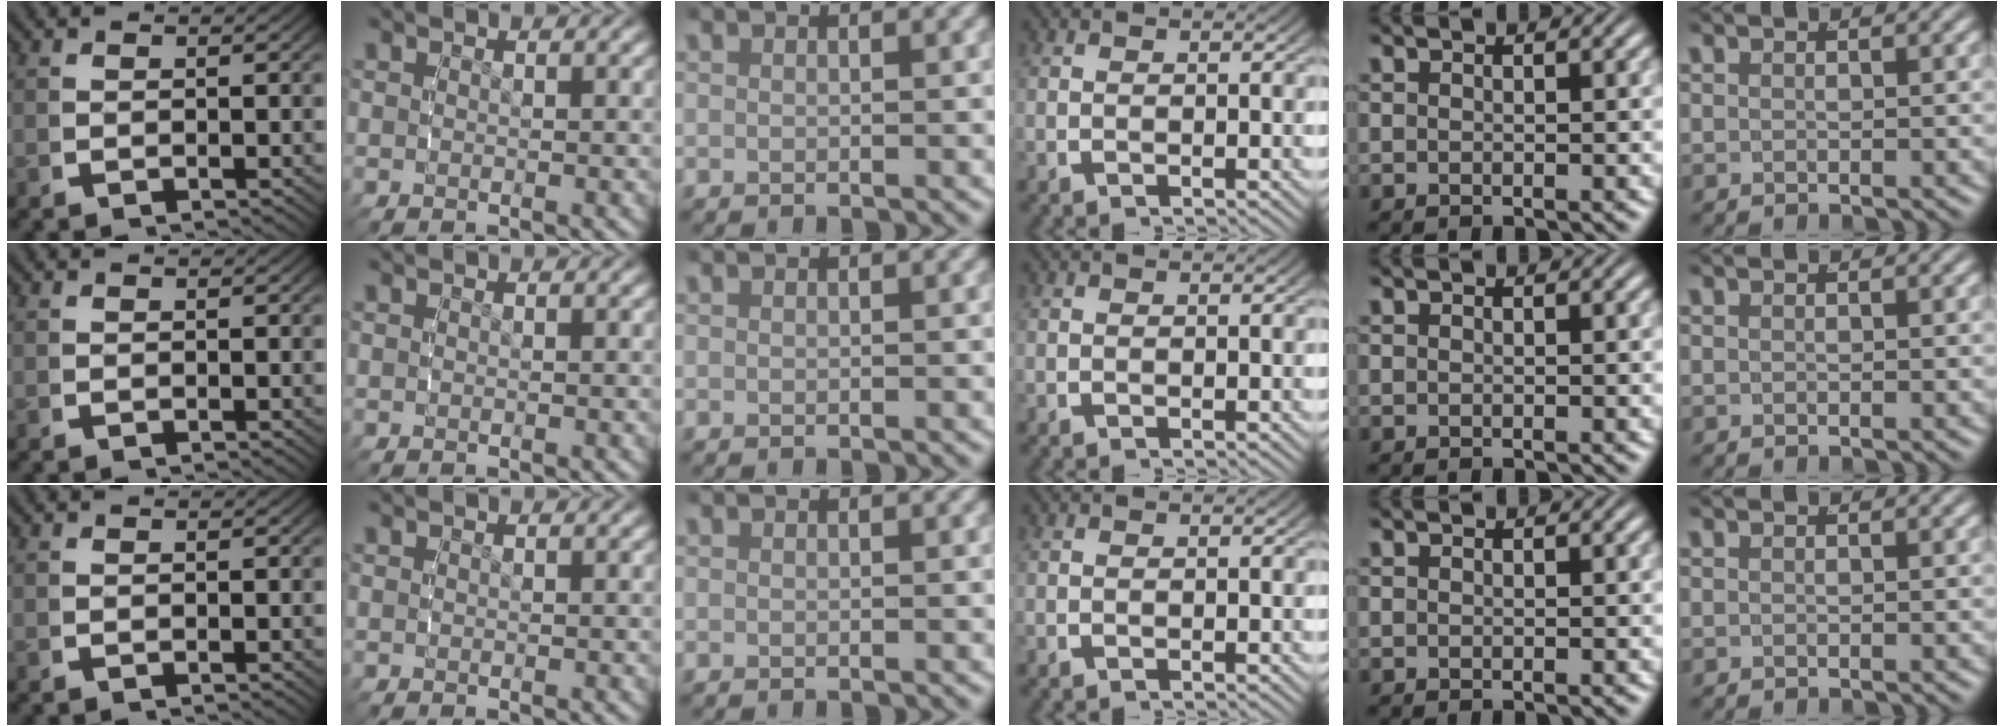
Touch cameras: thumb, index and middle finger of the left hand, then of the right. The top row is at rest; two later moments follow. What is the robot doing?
{"motion": "reach", "object": "measuring cup"}